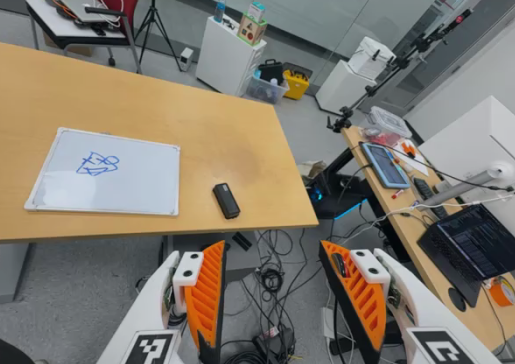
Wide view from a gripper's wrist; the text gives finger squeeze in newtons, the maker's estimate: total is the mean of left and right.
{"total": 0.0}